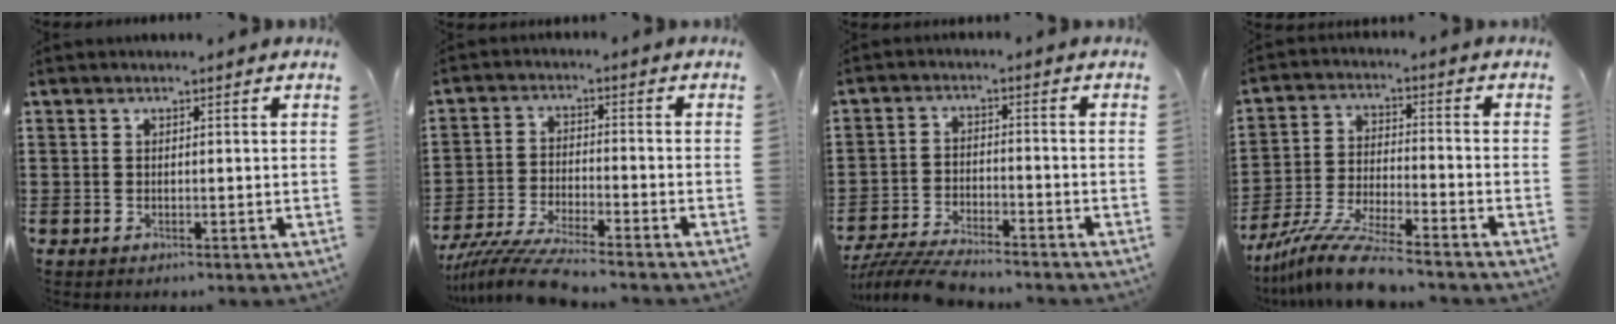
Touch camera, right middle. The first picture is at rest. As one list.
[{"total": 6.7, "force": [-6.2, -0.1, 2.6], "torque": [-0.070, -0.018, -0.125]}, {"total": 5.6, "force": [-5.4, 0.4, 1.4], "torque": [-0.041, -0.005, -0.111]}, {"total": 9.6, "force": [-8.5, 0.3, 4.4], "torque": [-0.090, 0.003, -0.168]}]